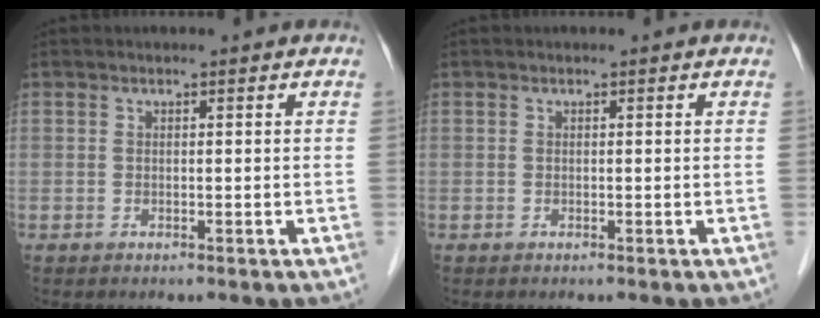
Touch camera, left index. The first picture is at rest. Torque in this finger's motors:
{"motor_torque": [0.00, 0.00, -0.02, 0.00]}